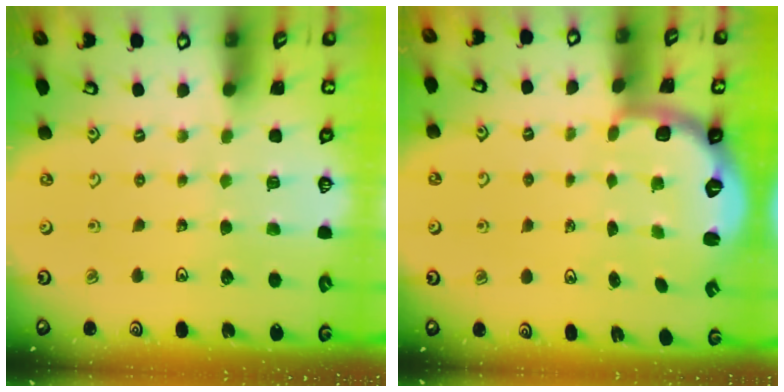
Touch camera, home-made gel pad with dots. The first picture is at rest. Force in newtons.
{"total": 2.6, "press": 1.5, "slide": 2.1}